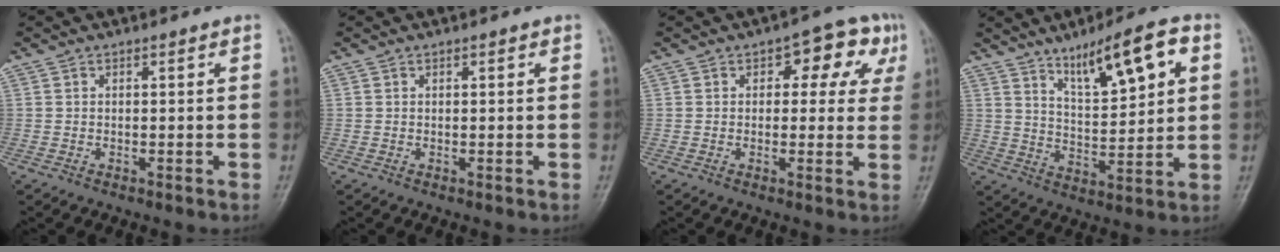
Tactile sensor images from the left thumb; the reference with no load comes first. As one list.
[{"total": 0.6, "force": [0.3, 0.2, 0.4], "torque": [-0.007, 0.000, 0.002]}, {"total": 8.7, "force": [3.0, 5.1, 6.3], "torque": [-0.027, 0.010, 0.026]}, {"total": 12.8, "force": [6.4, 3.6, 10.5], "torque": [-0.151, -0.024, 0.109]}]